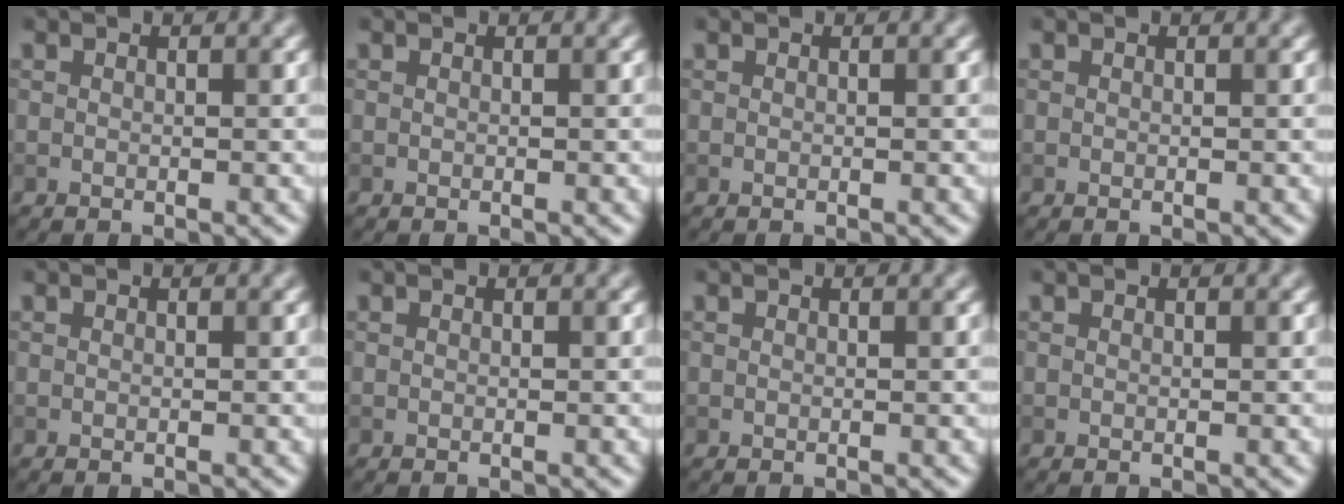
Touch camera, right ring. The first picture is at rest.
{"total": 0.0}
{"total": 0.0}
{"total": 0.0}
{"total": 0.0}
{"total": 0.0}
{"total": 0.0}
{"total": 0.0}